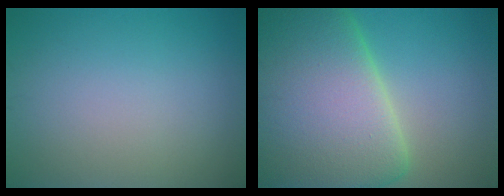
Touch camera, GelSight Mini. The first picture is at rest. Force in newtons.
{"total": 18.5, "press": 18.5, "slide": 1.0}